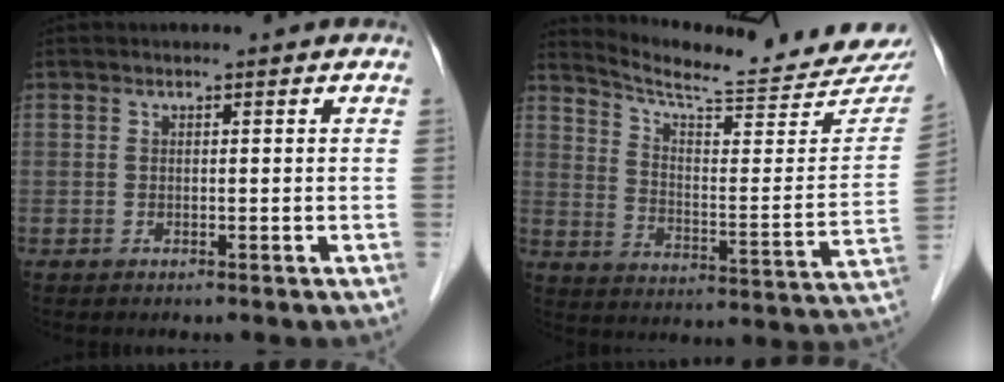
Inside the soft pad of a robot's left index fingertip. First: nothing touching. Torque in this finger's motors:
{"motor_torque": [-0.09, -1.47, 0.02, 0.01]}